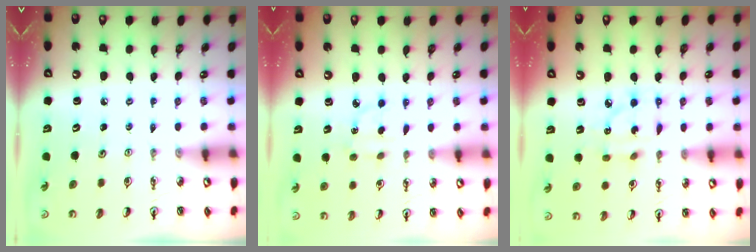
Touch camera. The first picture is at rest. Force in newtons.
{"total": 4.5, "press": 4.5, "slide": 0.6}
{"total": 7.5, "press": 7.5, "slide": 0.2}